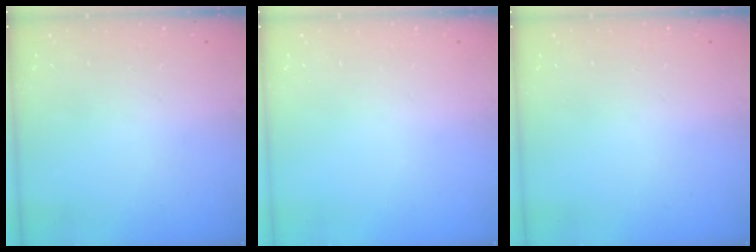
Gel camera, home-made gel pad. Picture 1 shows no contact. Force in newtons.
{"total": 0.0}
{"total": 0.0}